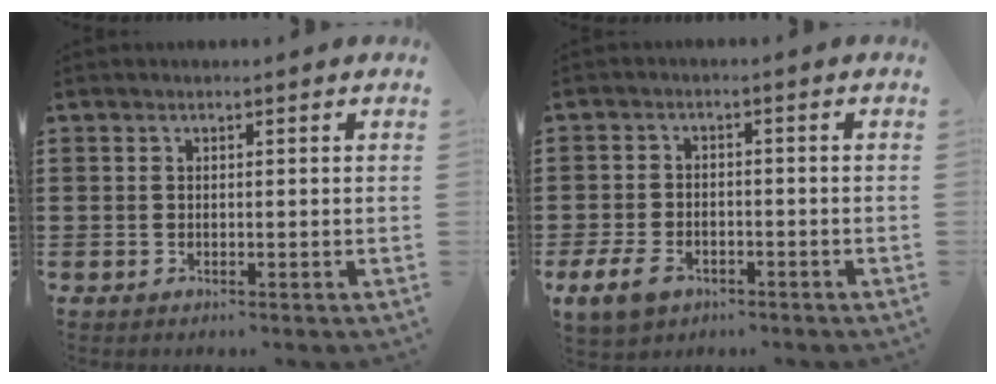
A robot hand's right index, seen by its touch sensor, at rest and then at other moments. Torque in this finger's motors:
{"motor_torque": [0.76, 0.54, 0.52, 0.12]}